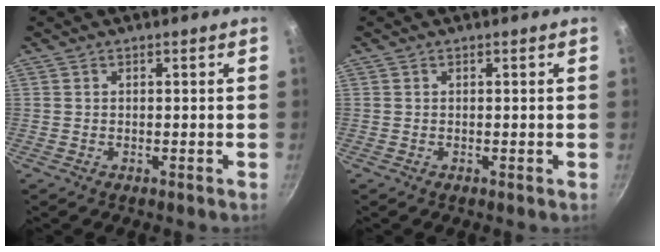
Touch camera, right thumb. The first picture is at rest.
{"total": 0.0}